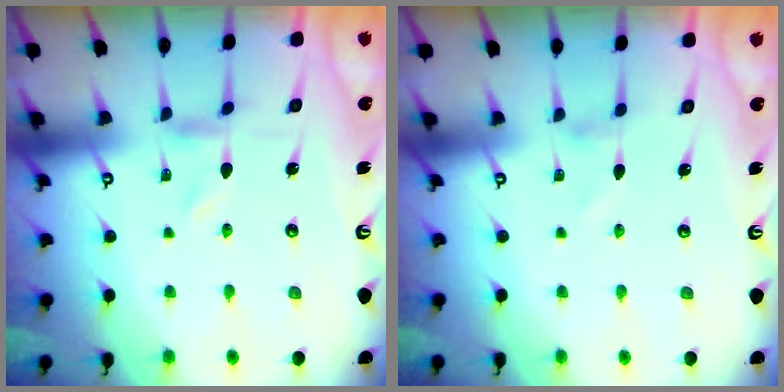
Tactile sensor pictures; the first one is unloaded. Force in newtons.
{"total": 0.8, "press": 0.8, "slide": 0.1}